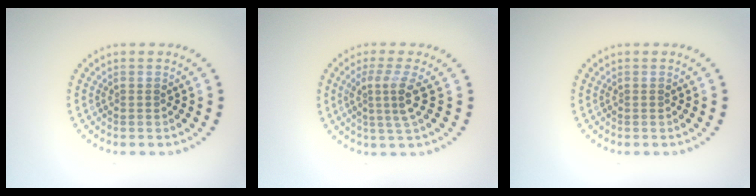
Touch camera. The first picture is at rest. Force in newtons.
{"total": 3.1, "press": 2.2, "slide": 2.2}
{"total": 0.0}